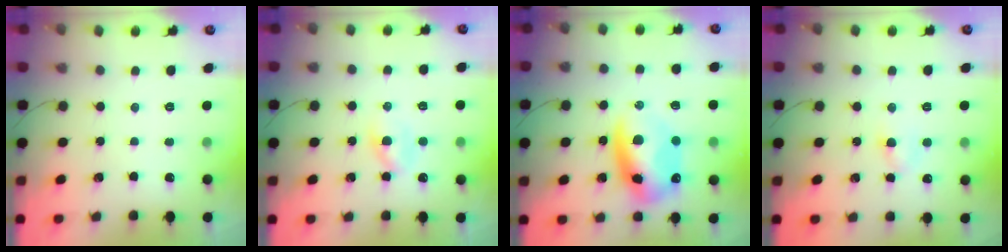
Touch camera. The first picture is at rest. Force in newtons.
{"total": 2.7, "press": 2.5, "slide": 0.9}
{"total": 12.9, "press": 12.6, "slide": 2.8}
{"total": 4.0, "press": 3.8, "slide": 1.0}